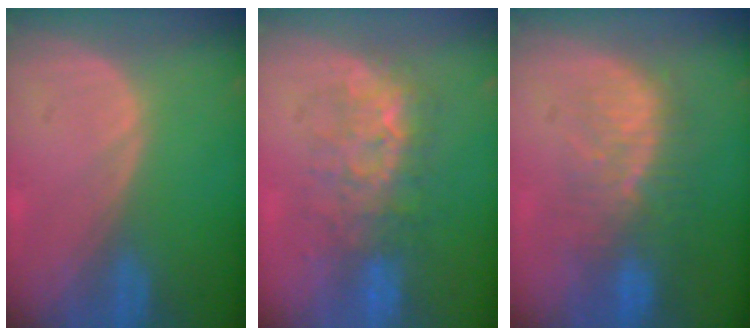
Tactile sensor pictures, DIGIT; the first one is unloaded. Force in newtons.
{"total": 7.9, "press": 7.7, "slide": 1.9}
{"total": 9.9, "press": 8.5, "slide": 5.0}